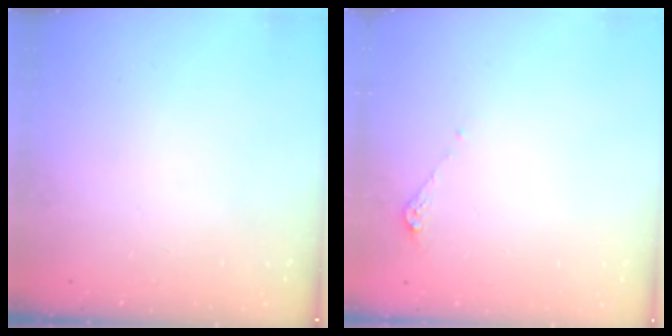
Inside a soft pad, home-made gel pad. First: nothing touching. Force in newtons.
{"total": 4.3, "press": 4.2, "slide": 0.5}